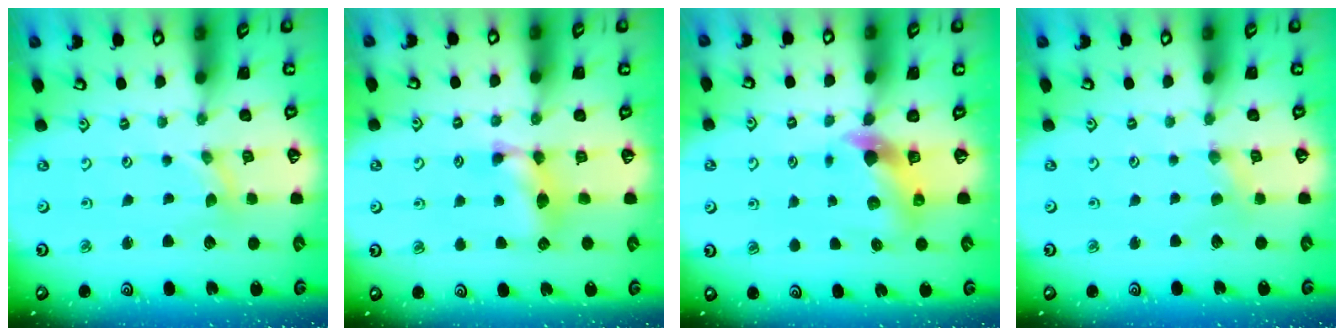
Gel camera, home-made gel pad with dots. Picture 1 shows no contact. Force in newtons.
{"total": 10.0, "press": 10.0, "slide": 0.4}
{"total": 6.0, "press": 5.9, "slide": 0.9}
{"total": 0.5, "press": 0.5, "slide": 0.1}